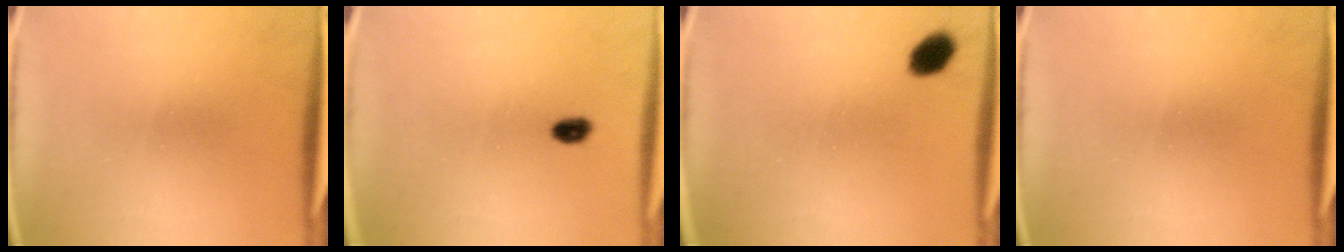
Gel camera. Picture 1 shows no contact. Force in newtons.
{"total": 1.9}
{"total": 4.2}
{"total": 0.0}